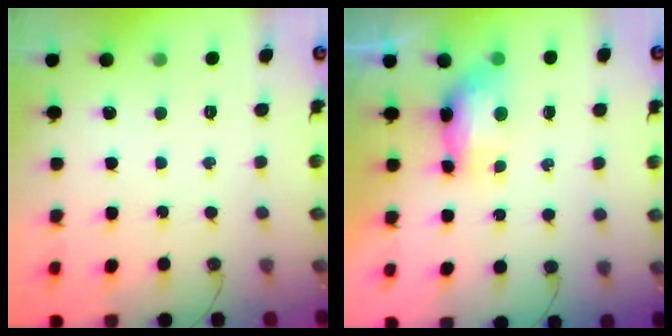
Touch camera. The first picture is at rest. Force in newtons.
{"total": 7.6, "press": 7.5, "slide": 1.0}